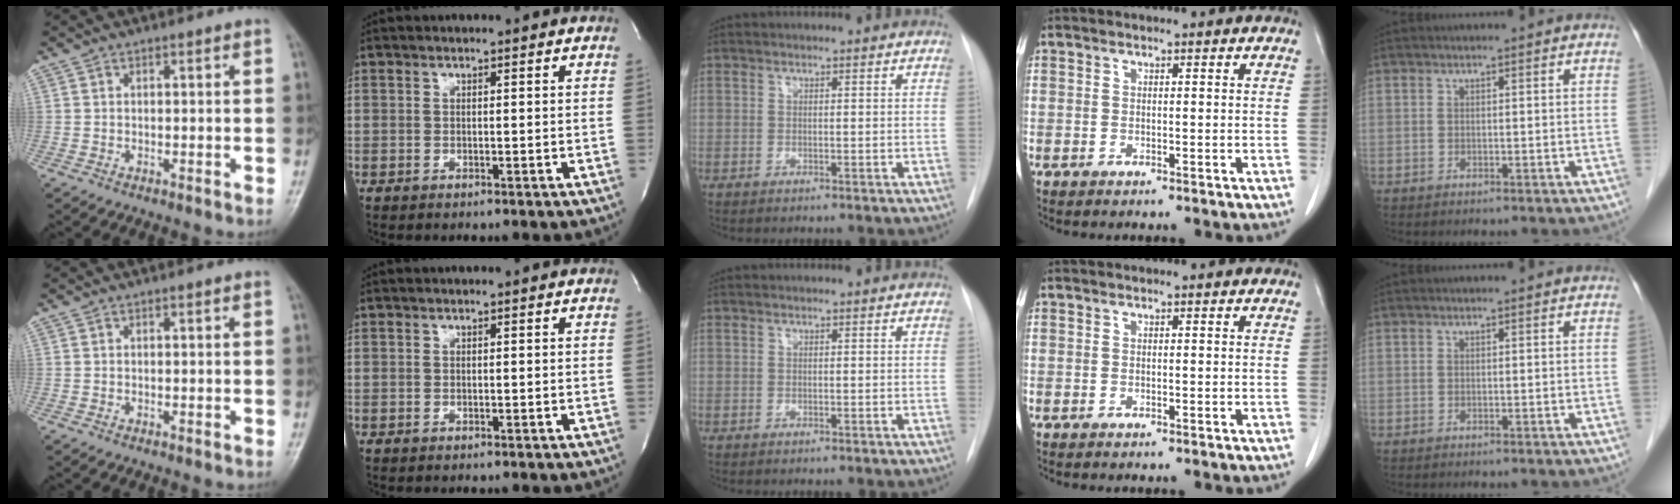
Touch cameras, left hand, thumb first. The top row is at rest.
{}